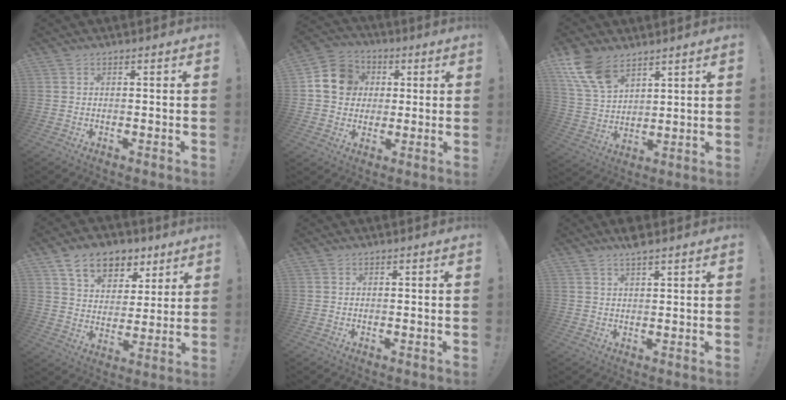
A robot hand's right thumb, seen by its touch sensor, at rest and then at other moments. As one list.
[{"total": 13.0, "force": [2.6, 11.5, 5.5], "torque": [-0.076, 0.008, 0.057]}, {"total": 12.6, "force": [8.3, 6.7, 6.8], "torque": [-0.158, -0.038, 0.161]}, {"total": 12.7, "force": [7.8, 8.3, 5.5], "torque": [-0.087, -0.046, 0.147]}, {"total": 0.0}, {"total": 3.5, "force": [2.9, 0.6, 2.0], "torque": [-0.036, -0.015, 0.049]}]